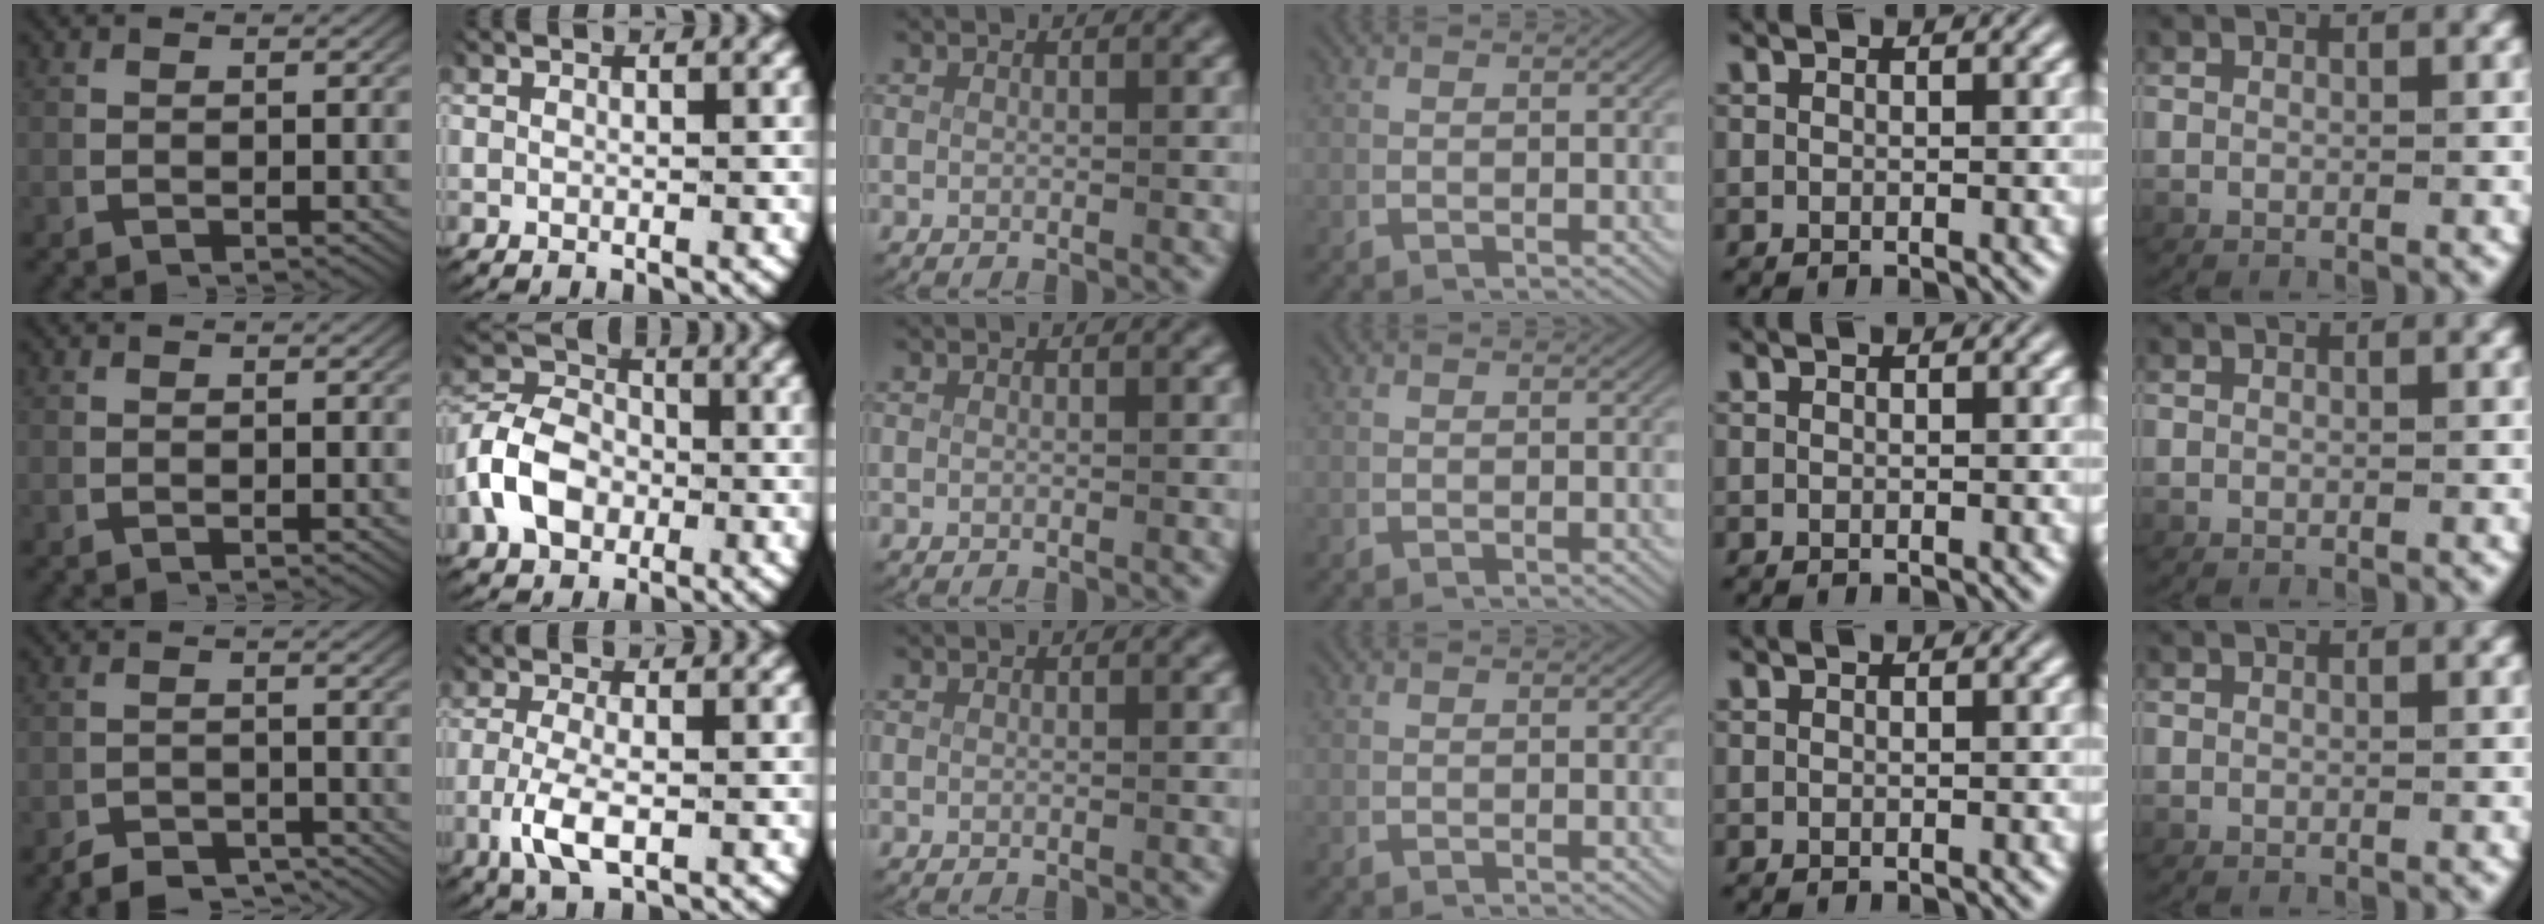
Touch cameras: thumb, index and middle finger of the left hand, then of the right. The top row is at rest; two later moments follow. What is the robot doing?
{"motion": "grasp_and_lifting", "object": "card"}